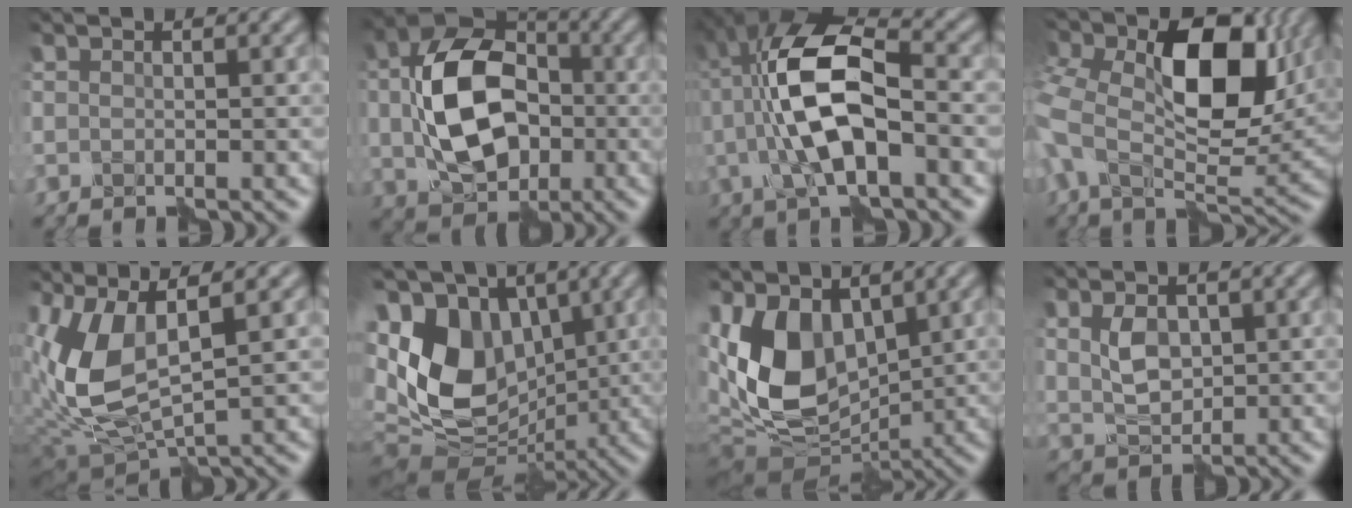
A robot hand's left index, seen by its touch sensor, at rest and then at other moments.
{"total": 10.8, "force": [-0.1, 7.4, 7.8], "torque": [-0.162, -0.003, -0.001]}
{"total": 8.7, "force": [-0.6, 3.3, 8.0], "torque": [-0.157, 0.017, -0.017]}
{"total": 14.4, "force": [2.9, 8.4, 11.4], "torque": [-0.236, -0.003, 0.051]}
{"total": 8.4, "force": [1.9, 3.5, 7.4], "torque": [-0.181, -0.002, 0.039]}
{"total": 11.3, "force": [1.8, 7.9, 7.9], "torque": [-0.168, 0.001, 0.016]}
{"total": 9.4, "force": [1.1, 6.0, 7.1], "torque": [-0.151, -0.012, 0.015]}
{"total": 2.7, "force": [0.8, 1.7, 2.0], "torque": [-0.042, -0.002, 0.021]}